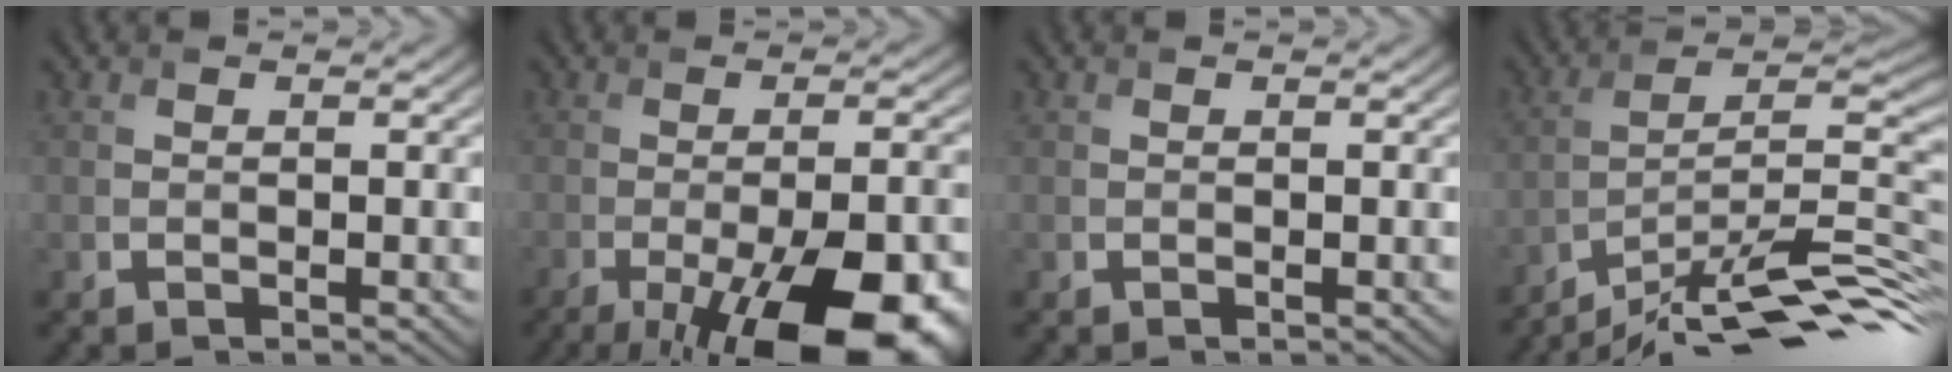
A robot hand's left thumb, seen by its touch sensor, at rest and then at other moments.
{"total": 18.0, "force": [-9.8, 6.6, 13.6], "torque": [-0.177, -0.029, -0.117]}
{"total": 0.0}
{"total": 13.6, "force": [-9.0, 2.8, 9.8], "torque": [-0.161, 0.005, -0.151]}